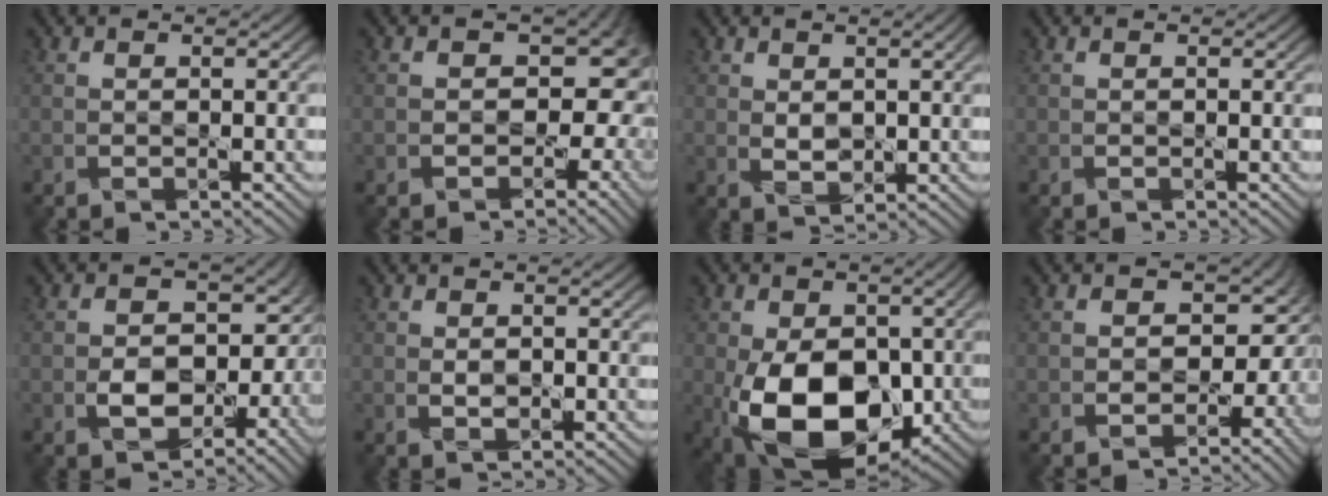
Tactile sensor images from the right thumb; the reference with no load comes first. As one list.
[{"total": 8.7, "force": [-1.4, 6.8, 5.3], "torque": [-0.034, -0.019, -0.016]}, {"total": 3.2, "force": [1.2, 1.8, 2.3], "torque": [-0.047, -0.003, 0.022]}, {"total": 0.0}, {"total": 7.1, "force": [-1.0, 5.7, 4.1], "torque": [-0.061, -0.026, -0.026]}, {"total": 1.7, "force": [0.6, 1.1, 1.3], "torque": [-0.025, -0.004, 0.012]}, {"total": 15.2, "force": [-3.6, 9.5, 11.4], "torque": [-0.196, -0.037, -0.053]}, {"total": 7.1, "force": [-0.3, 6.0, 3.8], "torque": [-0.020, -0.021, -0.001]}]